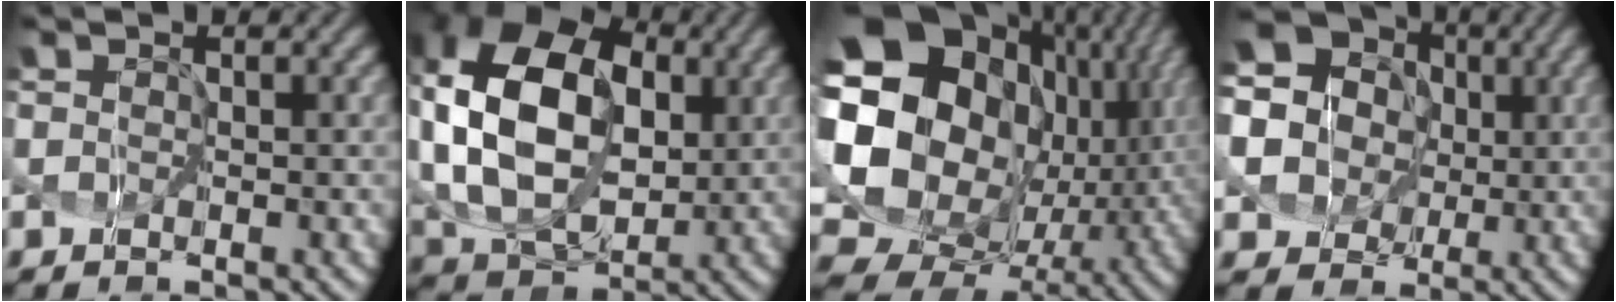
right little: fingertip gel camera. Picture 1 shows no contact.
{"total": 14.1, "force": [2.2, 9.8, 9.9], "torque": [-0.215, 0.000, 0.060]}
{"total": 19.2, "force": [3.5, 14.9, 11.6], "torque": [-0.235, -0.010, 0.097]}
{"total": 15.4, "force": [2.0, 14.1, 5.8], "torque": [-0.171, 0.019, 0.010]}